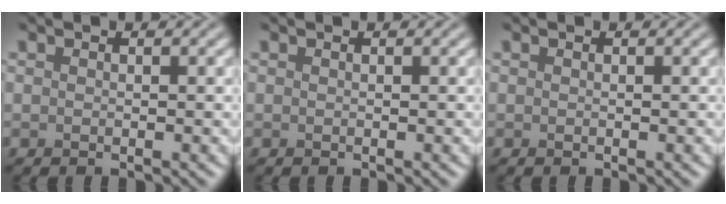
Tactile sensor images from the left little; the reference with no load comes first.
{"total": 0.0}
{"total": 0.0}